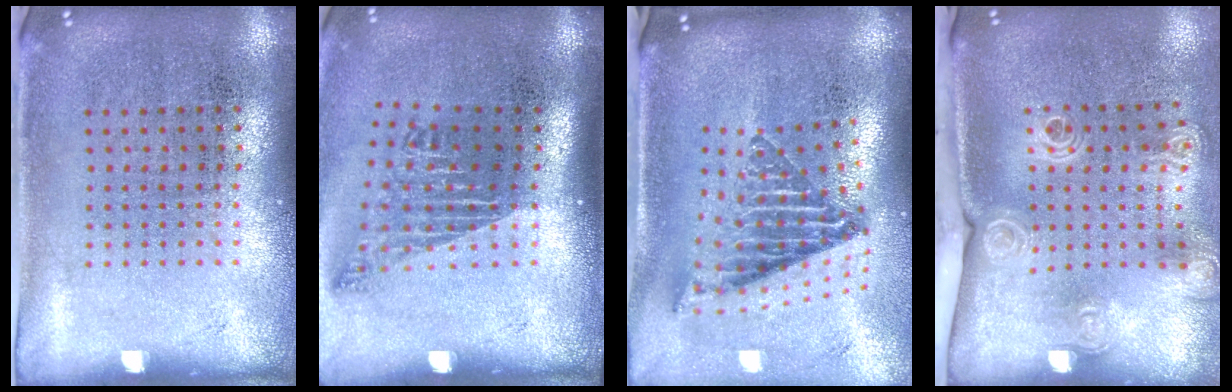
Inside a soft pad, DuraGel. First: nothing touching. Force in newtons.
{"total": 1.8, "press": 1.1, "slide": 1.4}
{"total": 2.4, "press": 1.6, "slide": 1.8}
{"total": 2.0, "press": 1.5, "slide": 1.4}